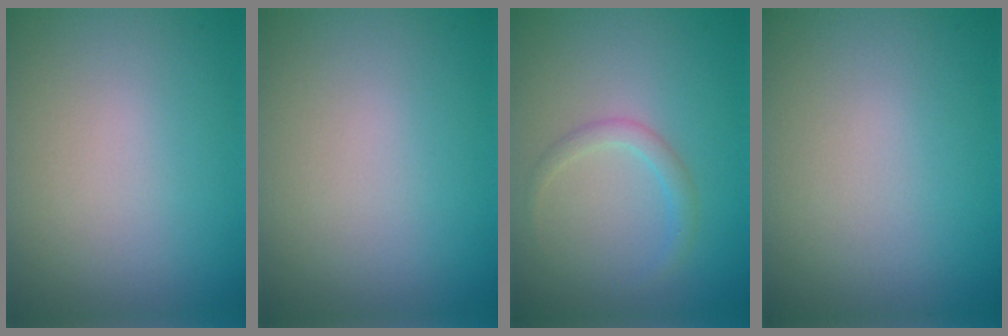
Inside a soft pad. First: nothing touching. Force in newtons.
{"total": 0.0}
{"total": 1.5, "press": 1.5, "slide": 0.1}
{"total": 0.0}